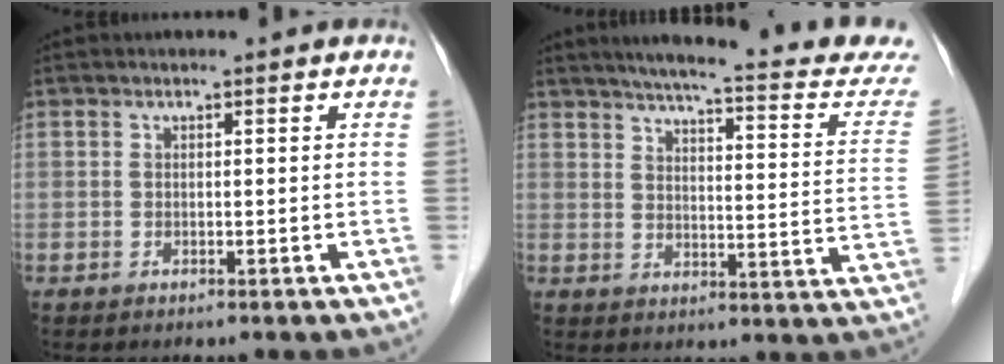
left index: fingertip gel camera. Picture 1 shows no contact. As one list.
[{"total": 20.5, "force": [18.3, 1.4, 9.2], "torque": [-0.117, -0.051, 0.210]}]